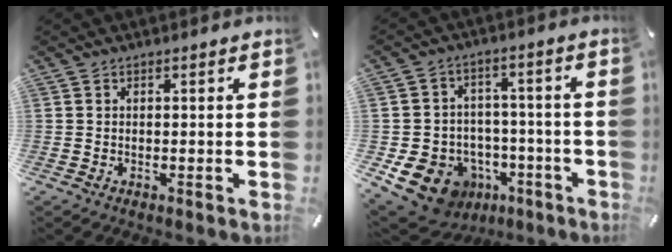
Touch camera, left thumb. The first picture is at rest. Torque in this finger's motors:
{"motor_torque": [-0.03, 1.21, 0.36, -0.10, 0.14]}